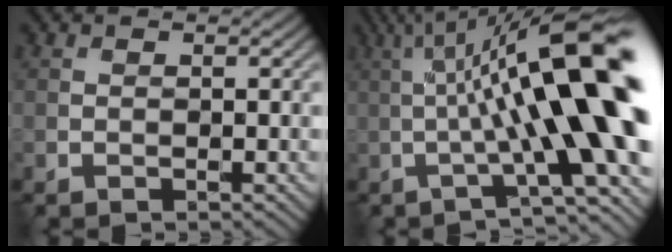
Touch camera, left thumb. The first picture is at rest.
{"total": 17.2, "force": [0.6, 3.4, 16.9], "torque": [-0.230, 0.028, 0.015]}